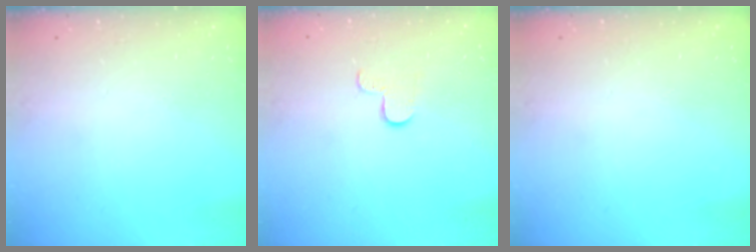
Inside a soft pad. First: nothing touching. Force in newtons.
{"total": 3.0, "press": 3.0, "slide": 0.4}
{"total": 0.0}